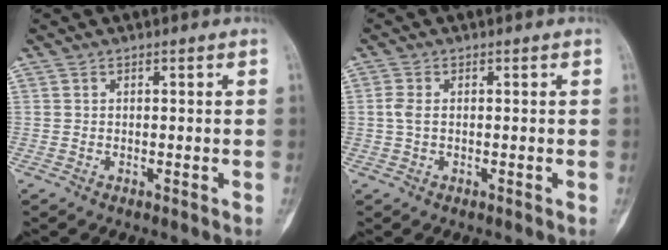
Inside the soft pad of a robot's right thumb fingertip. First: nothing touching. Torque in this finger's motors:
{"motor_torque": [-0.01, 1.02, 0.27, -0.27, 0.06]}